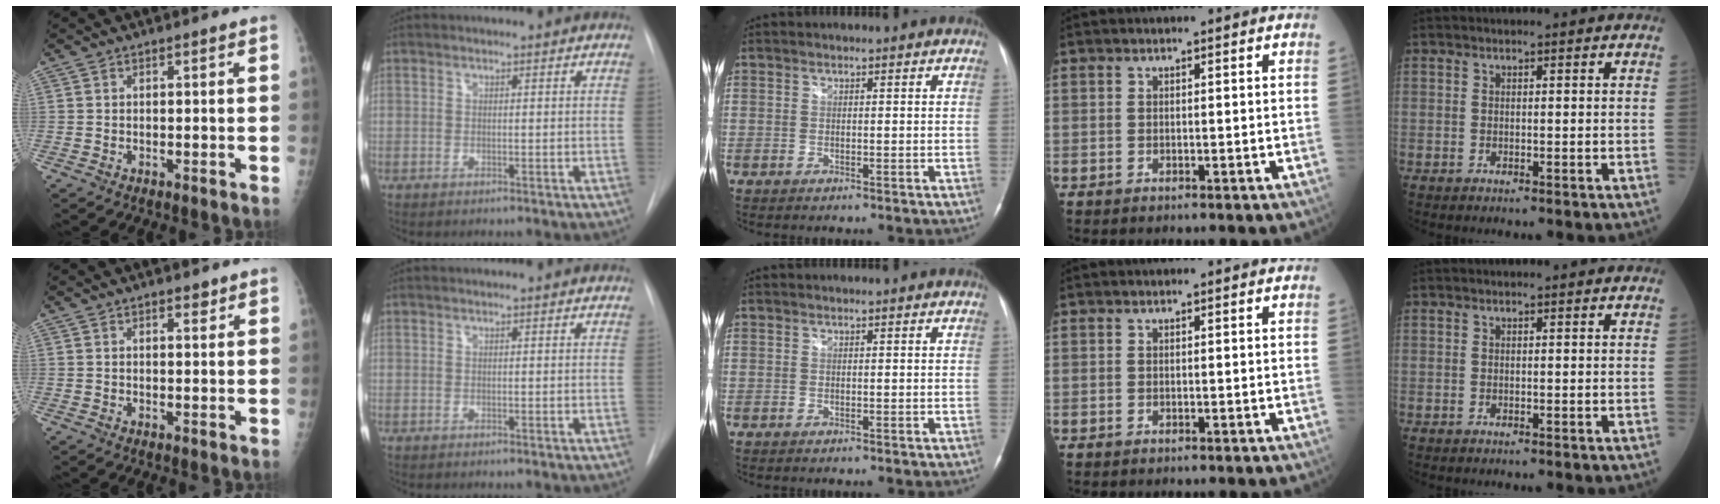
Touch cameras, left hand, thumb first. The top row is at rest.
{"thumb": {"total": 2.1, "force": [1.4, 0.9, 1.3], "torque": [-0.010, -0.007, 0.020]}, "index": {"total": 1.7, "force": [1.6, -0.1, 0.3], "torque": [-0.010, 0.016, 0.022]}}